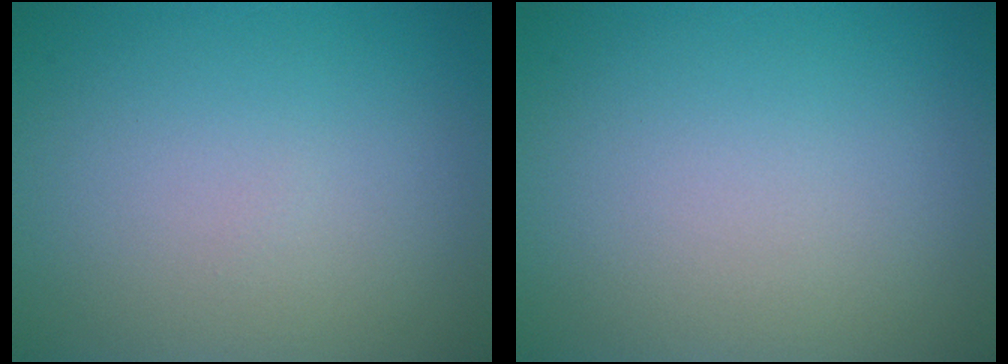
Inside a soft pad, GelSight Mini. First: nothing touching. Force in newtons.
{"total": 0.0}